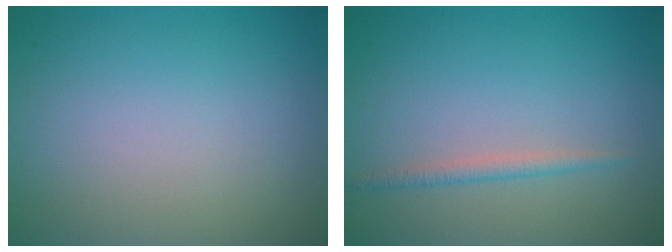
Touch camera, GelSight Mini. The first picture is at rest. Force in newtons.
{"total": 1.2, "press": 1.2, "slide": 0.1}